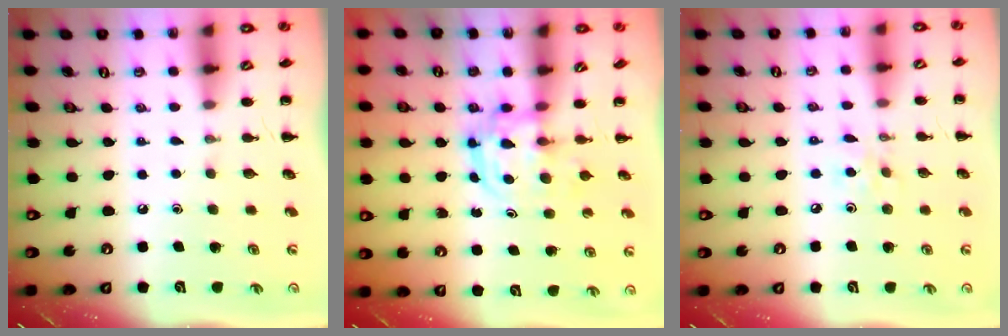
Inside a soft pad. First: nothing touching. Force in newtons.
{"total": 3.1, "press": 3.1, "slide": 0.3}
{"total": 3.5, "press": 3.3, "slide": 1.1}